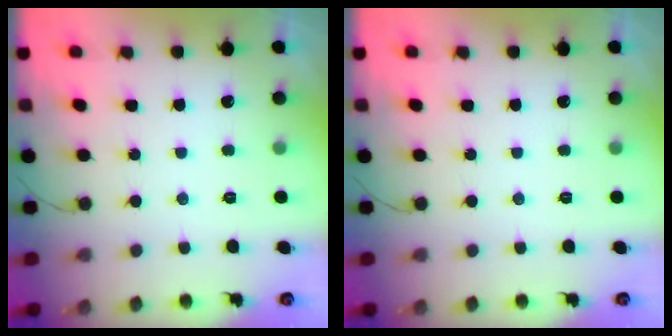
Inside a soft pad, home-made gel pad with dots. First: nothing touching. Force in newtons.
{"total": 0.0}